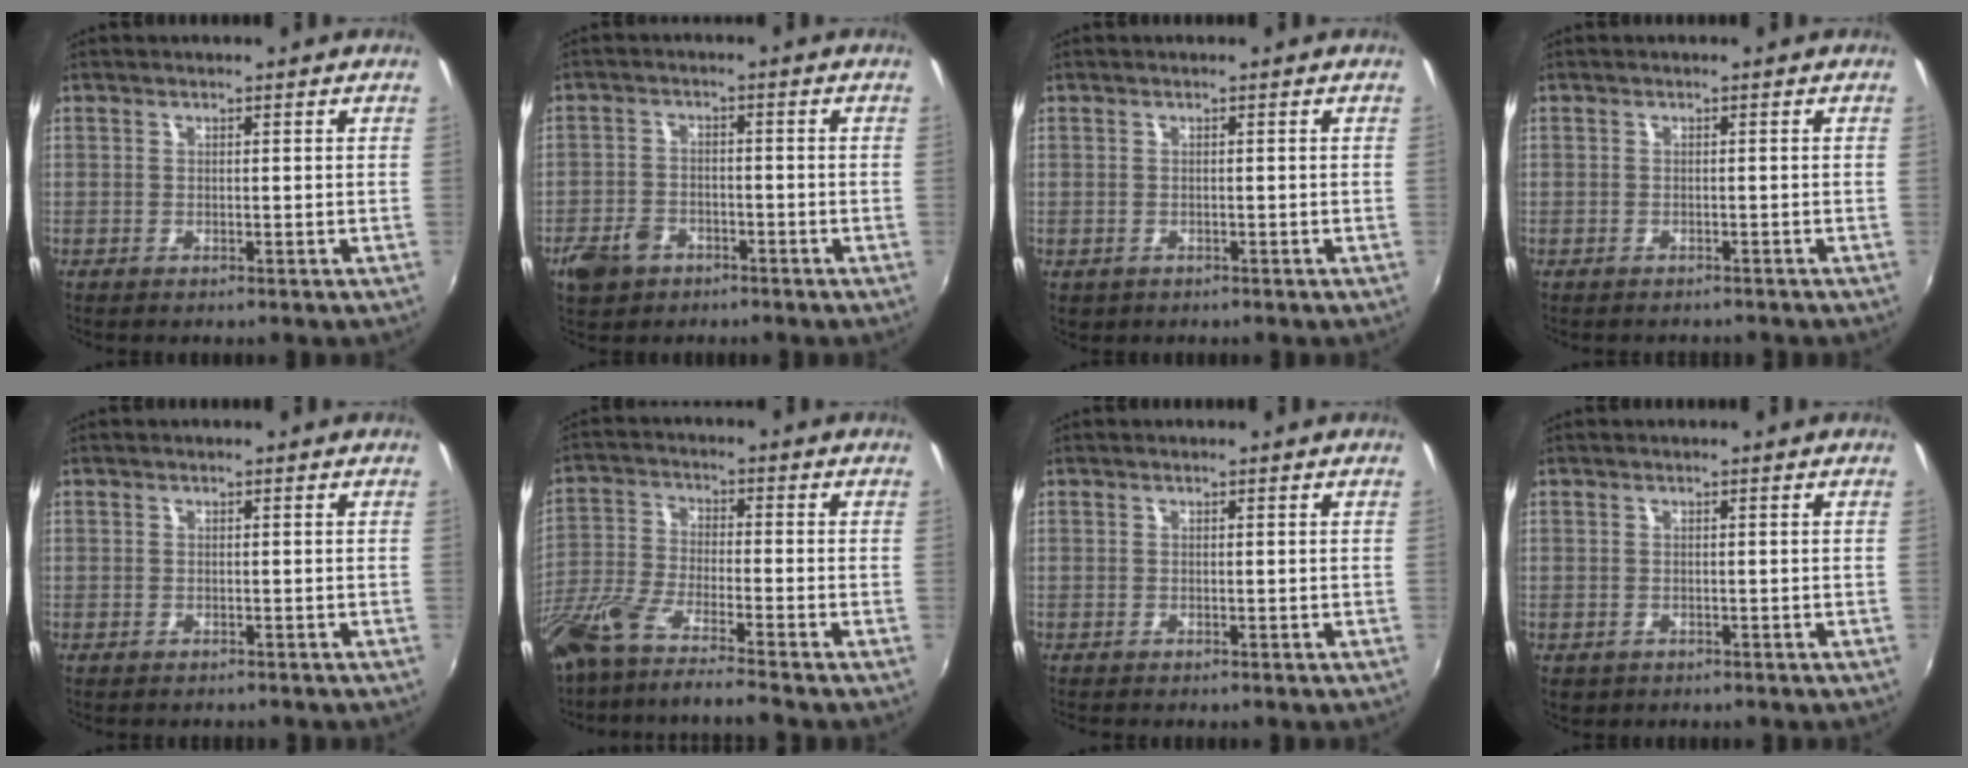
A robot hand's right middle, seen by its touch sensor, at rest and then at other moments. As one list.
[{"total": 6.8, "force": [-4.1, 4.6, 2.9], "torque": [-0.084, 0.003, -0.067]}, {"total": 1.6, "force": [-0.5, 1.3, 0.6], "torque": [-0.014, -0.003, -0.005]}, {"total": 1.6, "force": [-1.4, 0.7, 0.2], "torque": [-0.010, -0.003, -0.020]}, {"total": 0.9, "force": [-0.7, 0.4, 0.0], "torque": [-0.005, 0.000, -0.011]}, {"total": 12.1, "force": [-10.1, 0.0, 6.7], "torque": [-0.145, -0.031, -0.190]}, {"total": 0.0}, {"total": 1.7, "force": [-0.6, 1.5, 0.7], "torque": [-0.016, -0.004, -0.007]}]